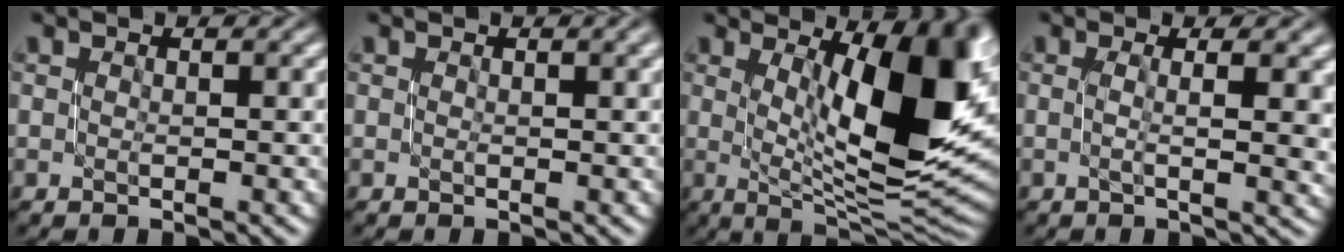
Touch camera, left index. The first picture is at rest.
{"total": 1.3, "force": [0.4, 0.4, 1.2], "torque": [-0.010, -0.001, 0.004]}
{"total": 13.5, "force": [2.8, 4.6, 12.4], "torque": [-0.151, -0.007, 0.049]}
{"total": 4.2, "force": [0.4, 1.3, 4.0], "torque": [-0.053, -0.003, 0.008]}